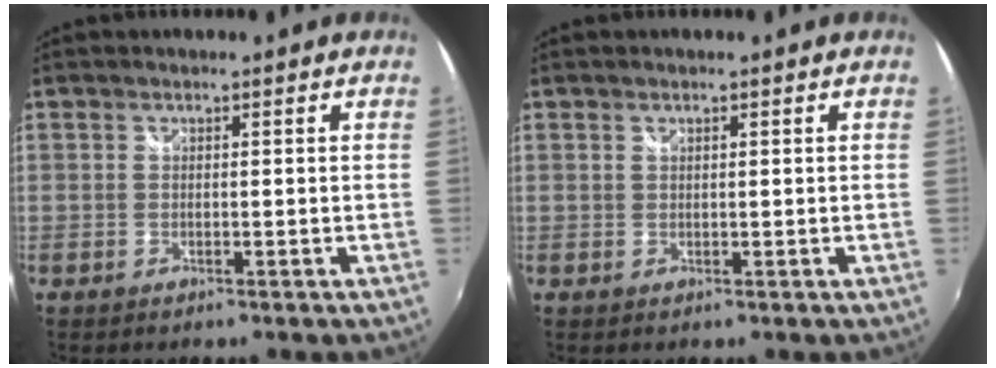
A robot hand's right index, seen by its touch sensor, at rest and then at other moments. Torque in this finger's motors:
{"motor_torque": [-0.06, 0.11, -0.08, -0.01]}